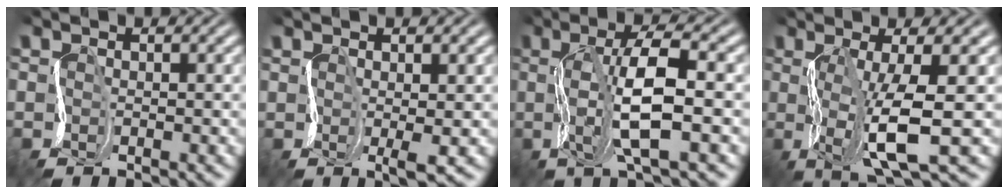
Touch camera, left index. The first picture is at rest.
{"total": 1.7, "force": [1.0, -0.3, 1.4], "torque": [-0.033, 0.002, 0.012]}
{"total": 5.8, "force": [0.8, 1.1, 5.6], "torque": [-0.115, 0.018, 0.008]}
{"total": 6.0, "force": [0.6, 1.0, 5.9], "torque": [-0.111, 0.002, 0.005]}